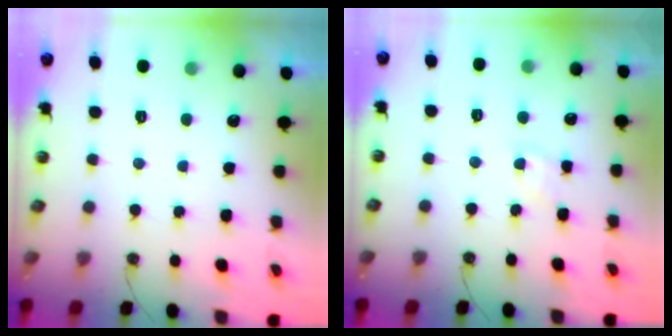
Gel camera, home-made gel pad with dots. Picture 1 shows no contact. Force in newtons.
{"total": 5.6, "press": 5.6, "slide": 0.7}